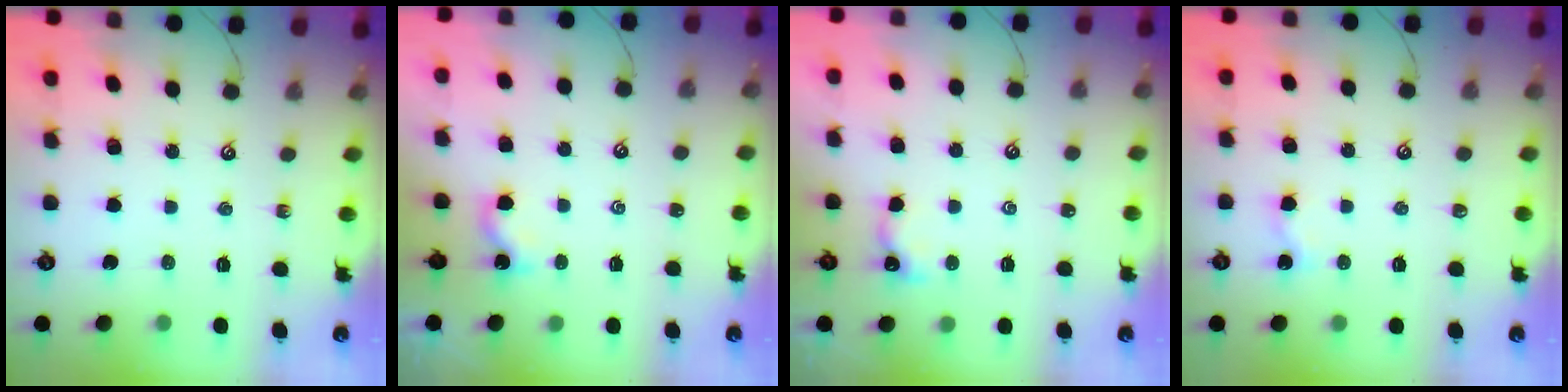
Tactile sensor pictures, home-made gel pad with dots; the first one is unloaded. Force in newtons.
{"total": 0.0}
{"total": 2.2, "press": 2.1, "slide": 0.5}
{"total": 2.3, "press": 2.3, "slide": 0.2}